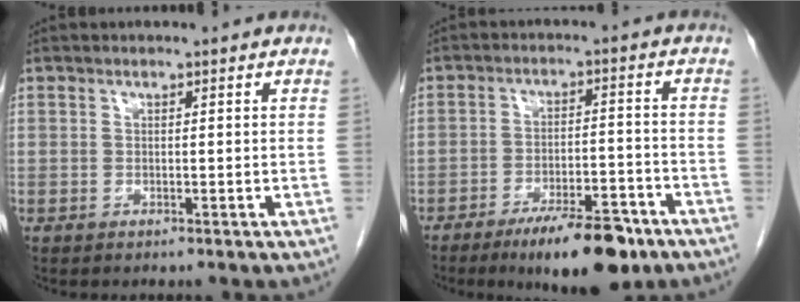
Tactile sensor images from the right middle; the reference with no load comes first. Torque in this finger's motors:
{"motor_torque": [1.17, -0.96, 0.50, 0.09]}